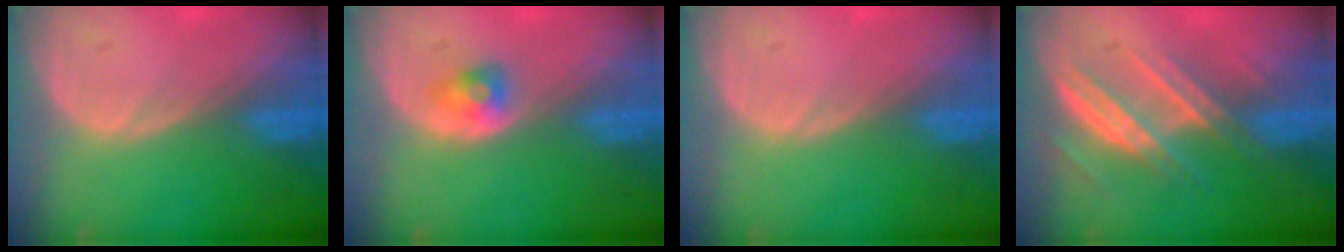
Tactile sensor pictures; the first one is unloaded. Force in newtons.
{"total": 2.4, "press": 2.3, "slide": 0.8}
{"total": 0.0}
{"total": 7.7, "press": 6.9, "slide": 3.5}